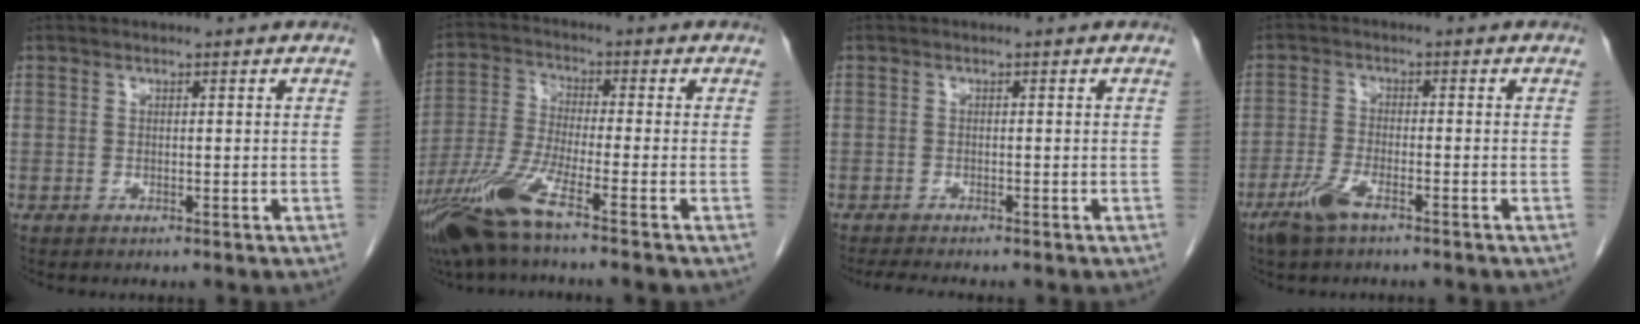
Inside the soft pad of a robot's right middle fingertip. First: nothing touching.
{"total": 10.5, "force": [-6.8, -0.6, 7.9], "torque": [-0.173, -0.031, -0.136]}
{"total": 3.0, "force": [-2.6, 0.1, 1.5], "torque": [-0.024, -0.008, -0.042]}
{"total": 4.8, "force": [-3.3, 0.9, 3.4], "torque": [-0.083, -0.007, -0.064]}